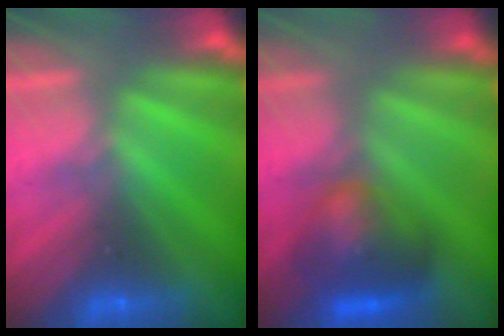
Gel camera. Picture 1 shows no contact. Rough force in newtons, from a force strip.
{"total": 7.5}